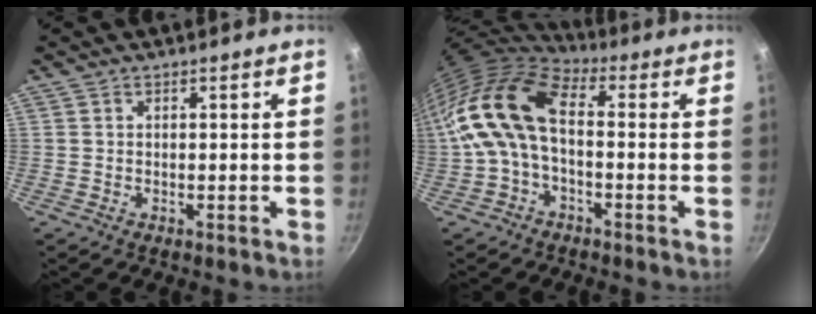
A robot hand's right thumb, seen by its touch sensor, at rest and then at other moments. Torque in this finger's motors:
{"motor_torque": [1.22, 3.49, 0.20, 0.13, 0.77]}